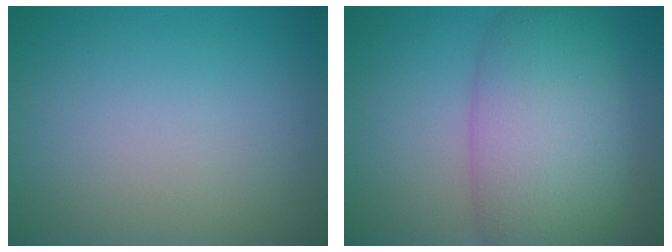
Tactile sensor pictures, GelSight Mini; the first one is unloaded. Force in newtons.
{"total": 8.7, "press": 8.7, "slide": 0.5}